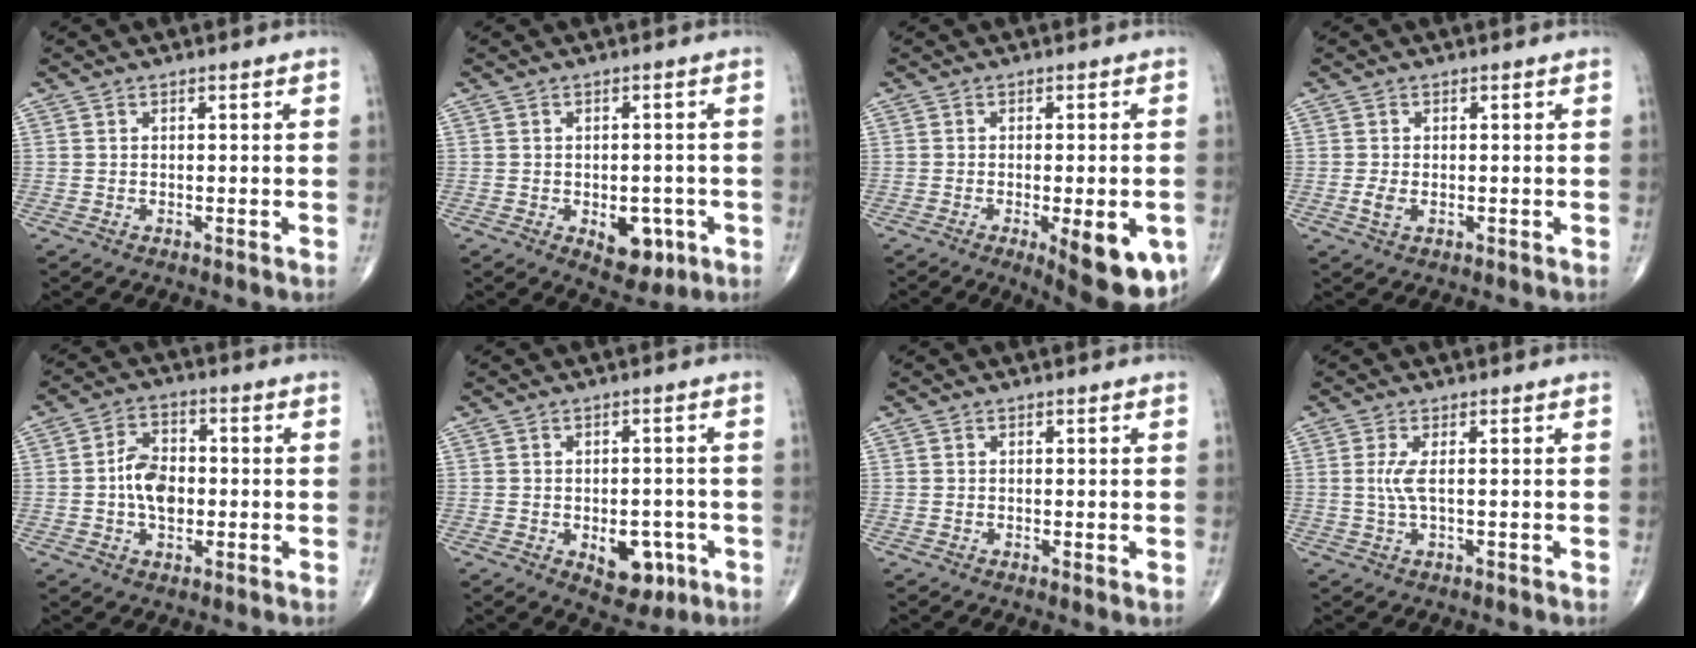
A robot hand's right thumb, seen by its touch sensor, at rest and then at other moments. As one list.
[{"total": 6.8, "force": [-2.3, 4.1, 5.0], "torque": [-0.037, 0.008, -0.020]}, {"total": 12.6, "force": [-4.5, 4.2, 11.0], "torque": [-0.115, -0.002, -0.047]}, {"total": 2.0, "force": [-0.3, 1.1, 1.6], "torque": [-0.035, -0.003, -0.008]}, {"total": 7.7, "force": [-0.7, 5.0, 5.8], "torque": [-0.083, 0.014, -0.020]}, {"total": 7.5, "force": [-2.6, 4.6, 5.4], "torque": [-0.041, 0.013, -0.024]}, {"total": 0.5, "force": [0.0, 0.0, 0.5], "torque": [-0.011, -0.003, -0.002]}, {"total": 2.8, "force": [0.2, 0.3, 2.7], "torque": [-0.080, -0.001, 0.005]}]